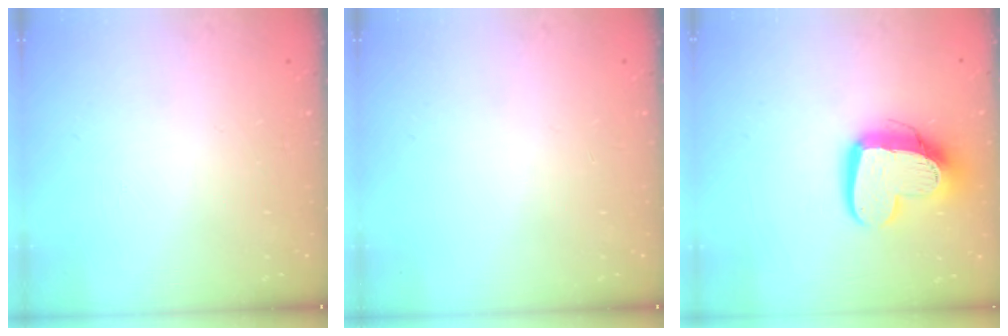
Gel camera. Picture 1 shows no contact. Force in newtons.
{"total": 0.0}
{"total": 14.9, "press": 14.8, "slide": 1.5}